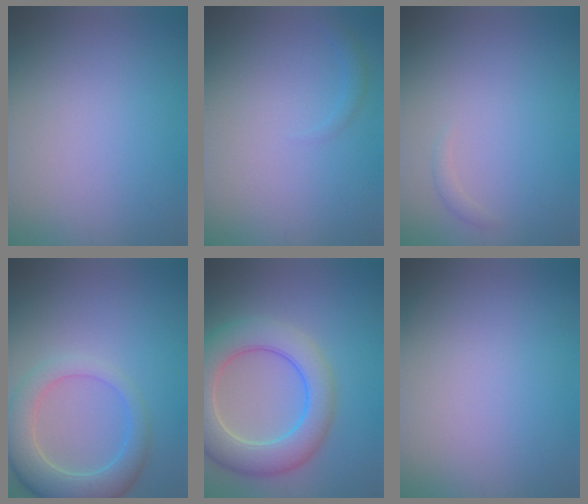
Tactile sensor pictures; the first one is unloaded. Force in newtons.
{"total": 0.9, "press": 0.9, "slide": 0.1}
{"total": 0.7, "press": 0.7, "slide": 0.0}
{"total": 5.3, "press": 5.3, "slide": 0.8}
{"total": 7.9, "press": 7.8, "slide": 0.5}
{"total": 0.0}